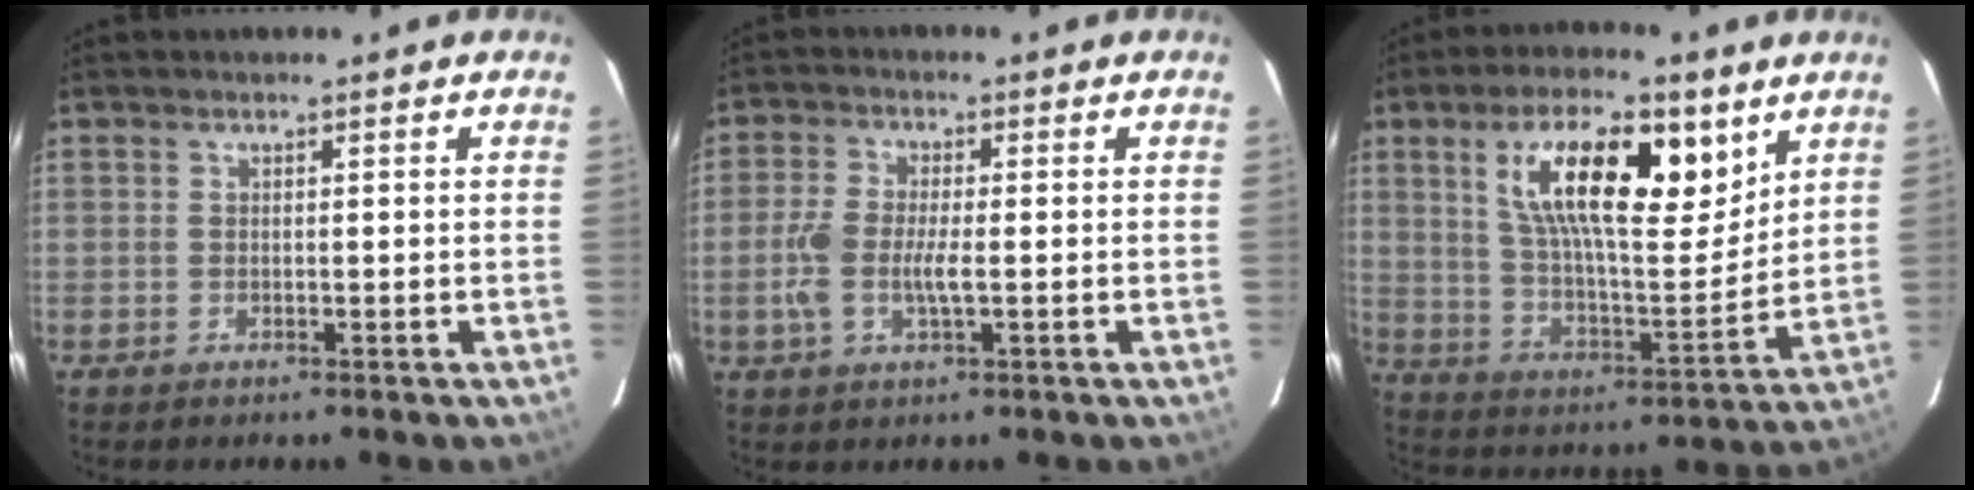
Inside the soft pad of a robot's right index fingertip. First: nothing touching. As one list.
[{"total": 6.5, "force": [-1.3, 2.4, 5.9], "torque": [-0.132, -0.001, -0.027]}, {"total": 19.8, "force": [9.2, 7.2, 15.9], "torque": [-0.273, 0.014, 0.161]}]